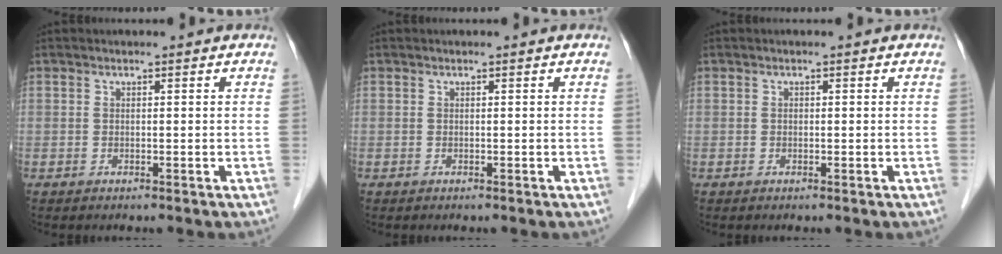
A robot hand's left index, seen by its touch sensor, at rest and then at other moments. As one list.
[{"total": 0.0}, {"total": 0.0}]